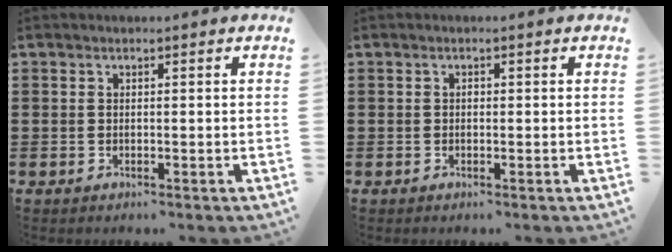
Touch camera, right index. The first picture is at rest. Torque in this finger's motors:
{"motor_torque": [0.29, -0.15, 0.00, 0.02]}